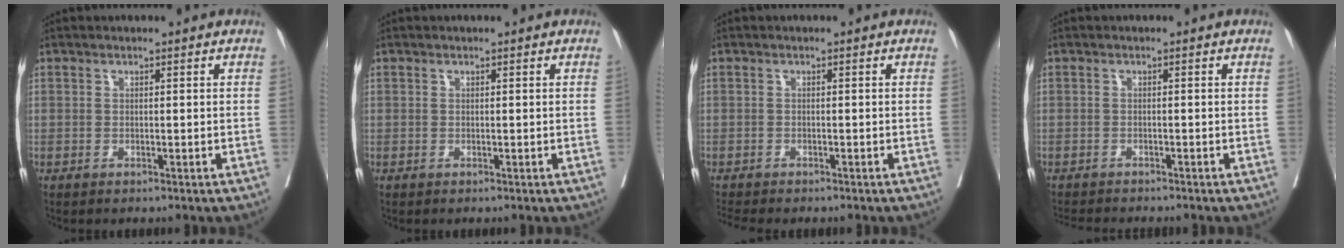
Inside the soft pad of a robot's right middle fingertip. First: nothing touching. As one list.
[{"total": 0.0}, {"total": 3.3, "force": [-3.1, 0.3, 1.2], "torque": [-0.024, -0.011, -0.046]}, {"total": 5.0, "force": [-4.8, 0.5, 1.6], "torque": [-0.024, -0.012, -0.073]}]